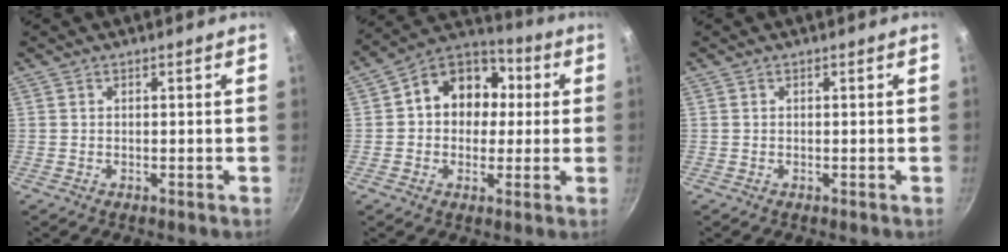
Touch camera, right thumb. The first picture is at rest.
{"total": 13.9, "force": [1.6, 11.3, 7.9], "torque": [-0.079, 0.031, 0.005]}
{"total": 0.0}